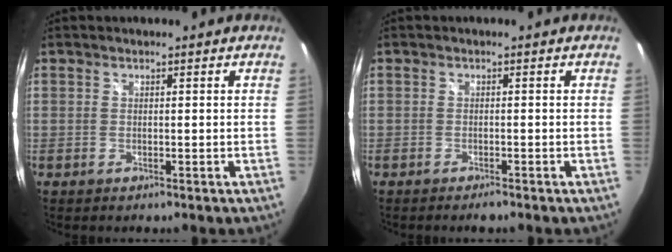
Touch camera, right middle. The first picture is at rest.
{"total": 1.8, "force": [-1.6, 0.4, 0.8], "torque": [-0.019, -0.006, -0.028]}